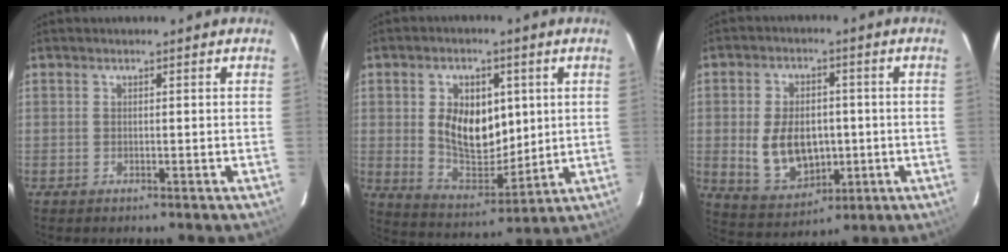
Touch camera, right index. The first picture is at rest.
{"total": 12.7, "force": [2.2, 8.2, 9.5], "torque": [-0.177, -0.001, 0.054]}
{"total": 11.4, "force": [-1.0, 8.0, 8.1], "torque": [-0.170, -0.005, 0.005]}